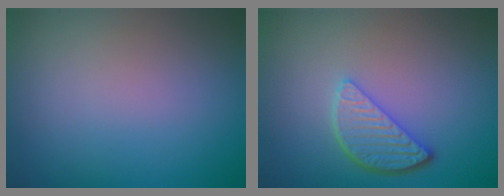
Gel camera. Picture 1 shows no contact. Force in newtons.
{"total": 3.5, "press": 2.9, "slide": 2.0}